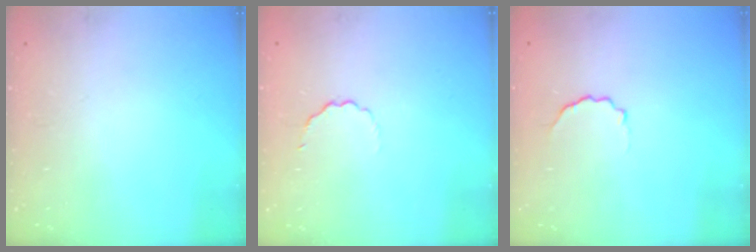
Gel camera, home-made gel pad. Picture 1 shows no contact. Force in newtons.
{"total": 2.6, "press": 2.5, "slide": 0.8}
{"total": 3.2, "press": 3.2, "slide": 0.7}